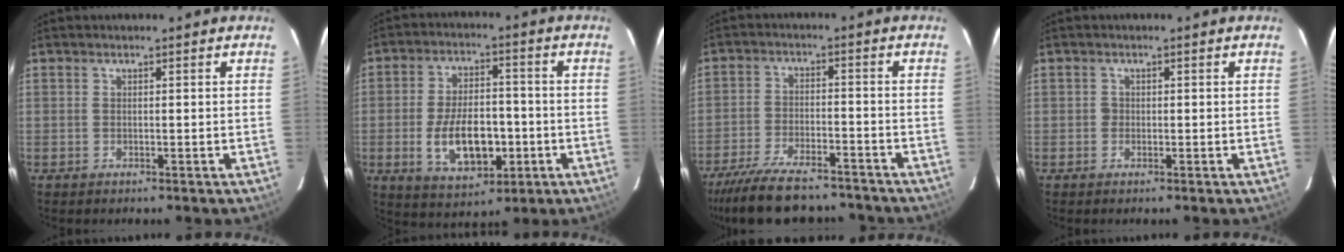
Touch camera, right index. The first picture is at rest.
{"total": 12.7, "force": [-3.2, 6.8, 10.2], "torque": [-0.201, 0.000, -0.039]}
{"total": 17.8, "force": [-15.0, 5.6, 7.8], "torque": [-0.171, -0.015, -0.231]}
{"total": 1.0, "force": [-0.2, 0.9, 0.0], "torque": [0.002, 0.001, -0.004]}